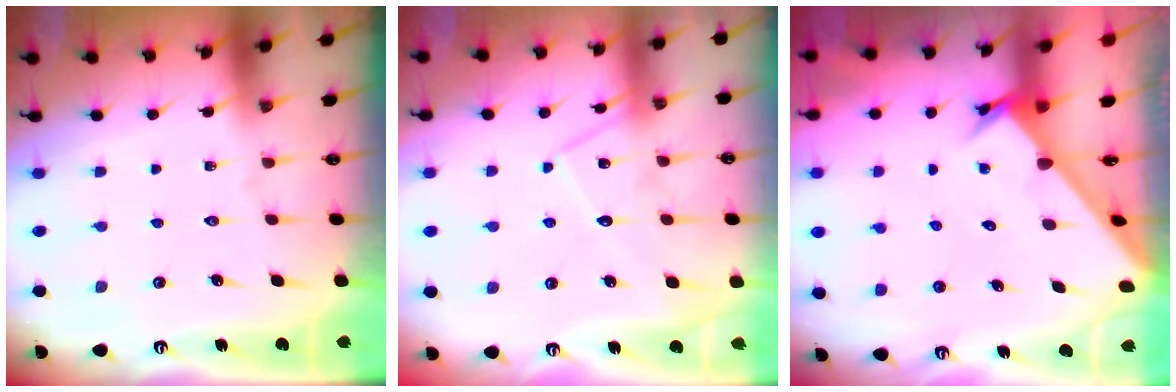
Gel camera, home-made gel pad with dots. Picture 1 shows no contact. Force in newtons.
{"total": 11.0, "press": 11.0, "slide": 0.7}
{"total": 2.8, "press": 2.8, "slide": 0.3}